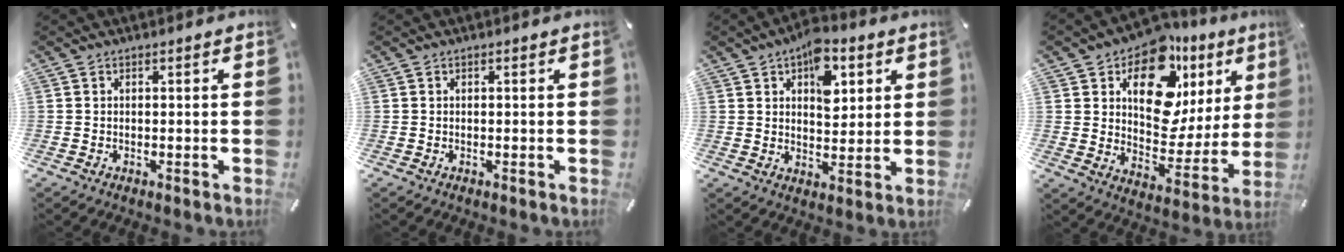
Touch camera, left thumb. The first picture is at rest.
{"total": 0.0}
{"total": 10.1, "force": [4.7, 6.2, 6.5], "torque": [-0.075, -0.016, 0.076]}
{"total": 17.7, "force": [9.3, 11.0, 10.2], "torque": [-0.141, -0.066, 0.162]}